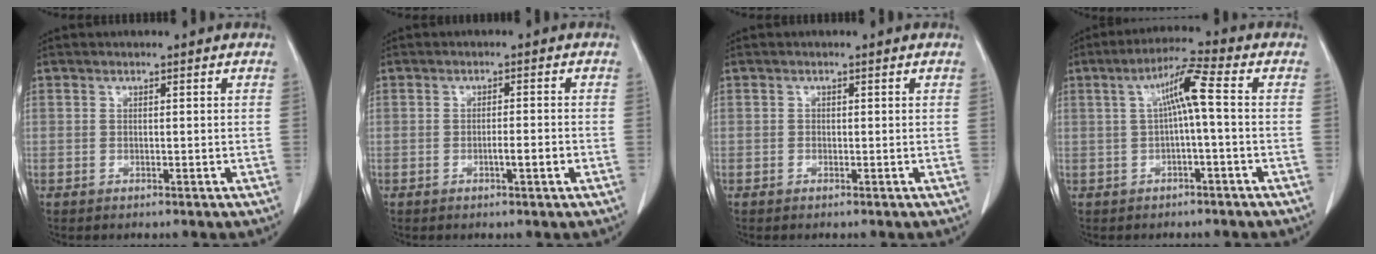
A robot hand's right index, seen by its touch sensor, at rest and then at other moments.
{"total": 2.4, "force": [-0.9, 0.0, 2.2], "torque": [-0.037, -0.001, -0.013]}
{"total": 0.0}
{"total": 6.0, "force": [0.3, -0.1, 6.0], "torque": [-0.109, 0.024, 0.007]}